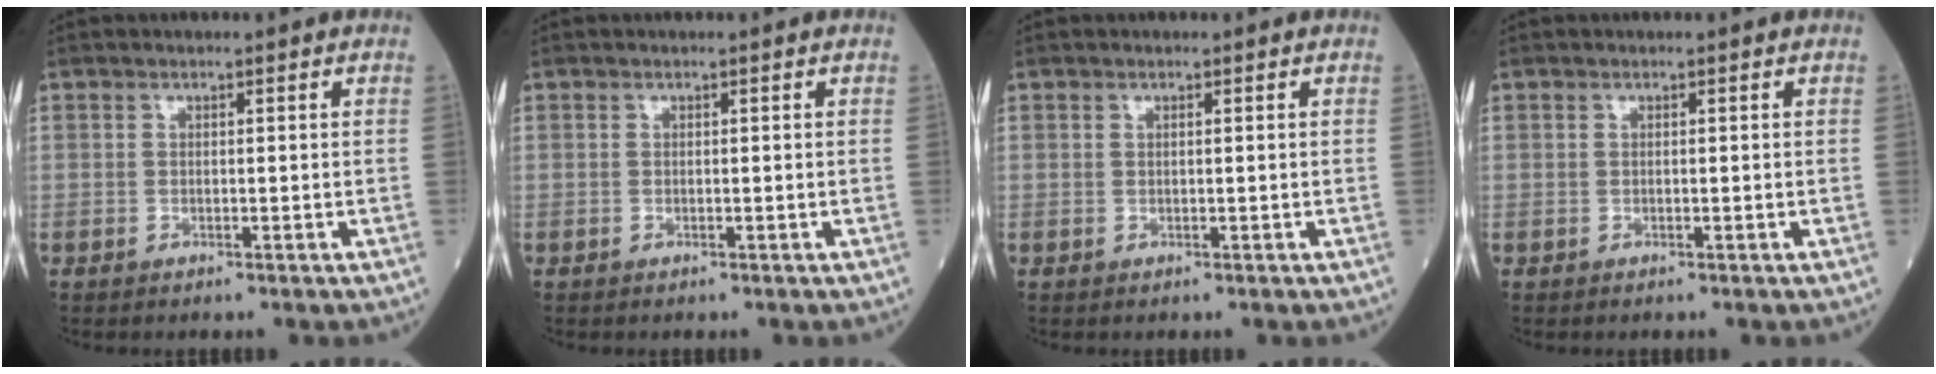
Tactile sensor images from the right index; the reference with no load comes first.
{"total": 0.0}
{"total": 0.0}
{"total": 0.0}